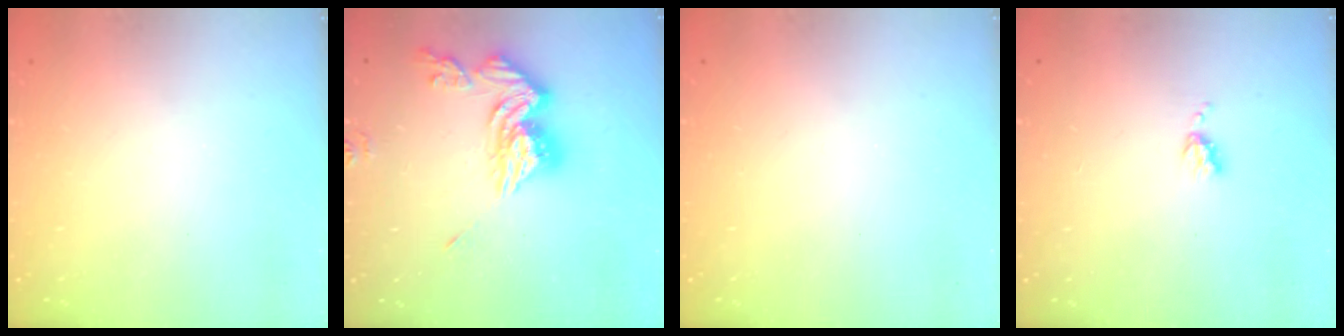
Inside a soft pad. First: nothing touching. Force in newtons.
{"total": 13.7, "press": 13.6, "slide": 1.3}
{"total": 0.0}
{"total": 3.9, "press": 3.9, "slide": 0.5}